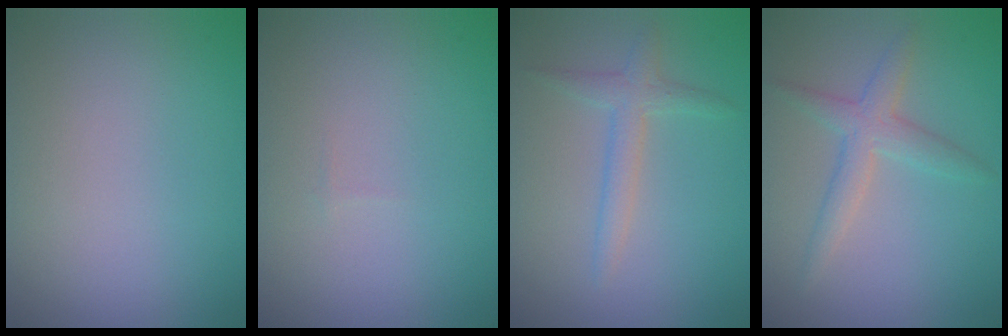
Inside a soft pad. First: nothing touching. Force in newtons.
{"total": 0.0}
{"total": 2.0, "press": 2.0, "slide": 0.1}
{"total": 2.6, "press": 2.6, "slide": 0.2}